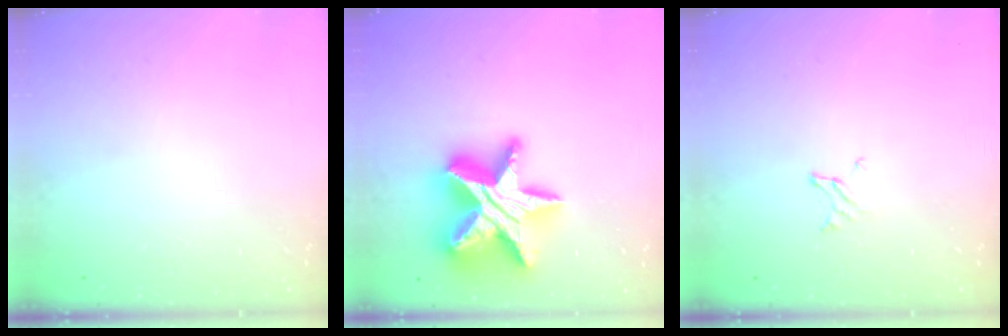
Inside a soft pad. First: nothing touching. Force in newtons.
{"total": 25.6, "press": 25.5, "slide": 1.6}
{"total": 1.6, "press": 1.6, "slide": 0.2}